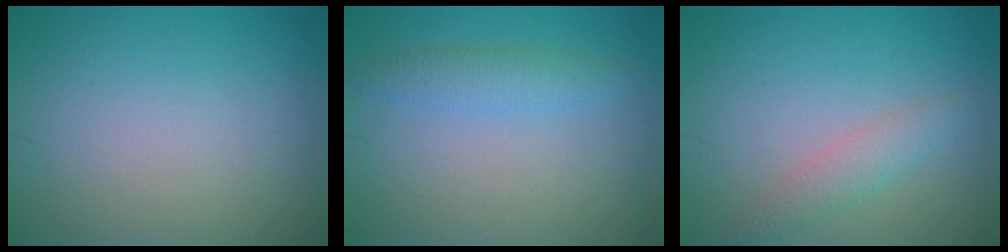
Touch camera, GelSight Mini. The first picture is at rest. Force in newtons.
{"total": 2.2, "press": 2.2, "slide": 0.2}
{"total": 2.2, "press": 2.2, "slide": 0.1}